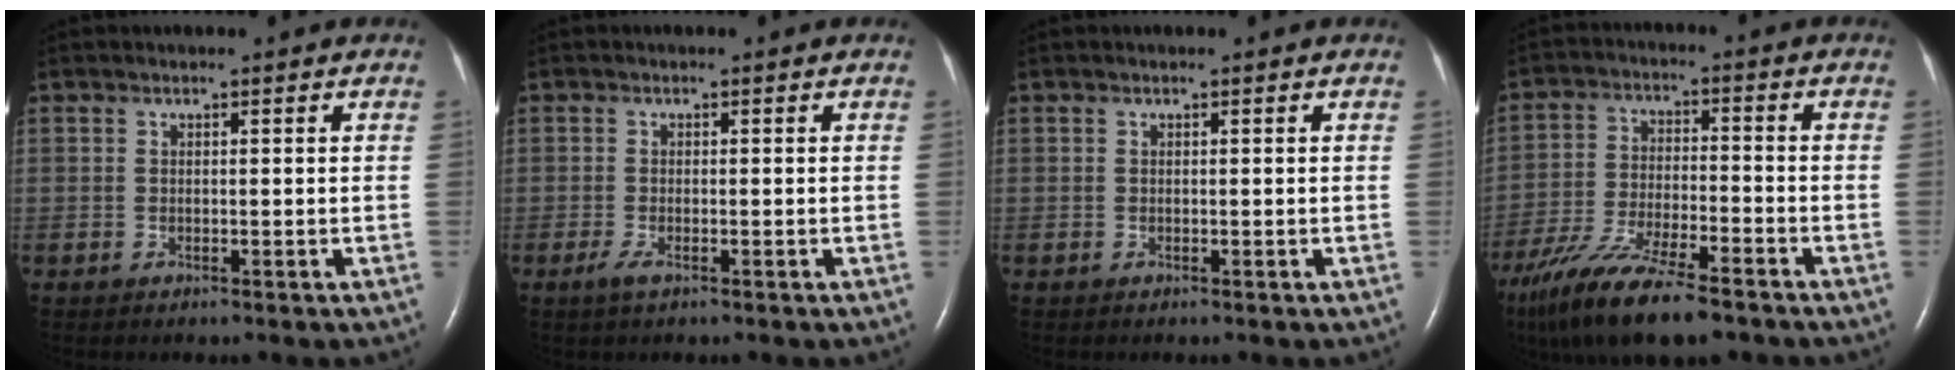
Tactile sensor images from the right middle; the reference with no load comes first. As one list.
[{"total": 1.5, "force": [-0.9, 0.4, 1.2], "torque": [-0.033, -0.004, -0.018]}, {"total": 0.0}, {"total": 15.8, "force": [-11.9, 3.1, 10.0], "torque": [-0.200, -0.036, -0.207]}]